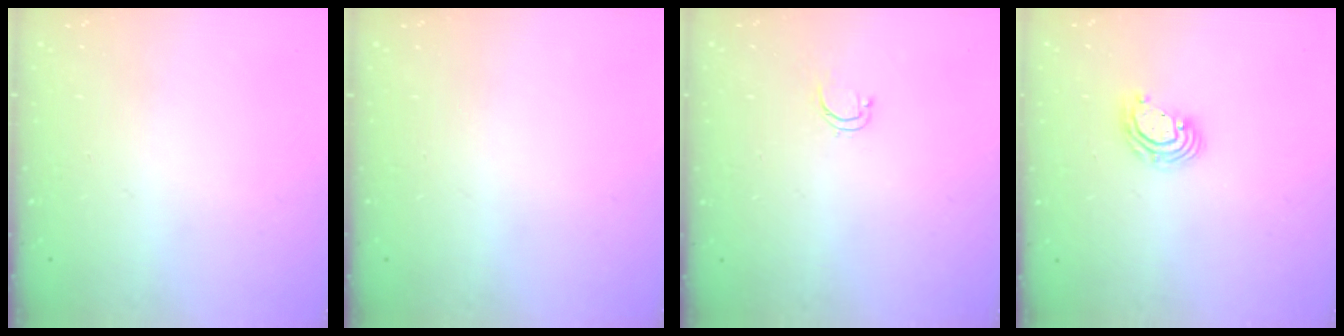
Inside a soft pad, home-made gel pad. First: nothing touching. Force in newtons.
{"total": 0.0}
{"total": 3.5, "press": 3.5, "slide": 0.5}
{"total": 5.1, "press": 5.1, "slide": 0.4}